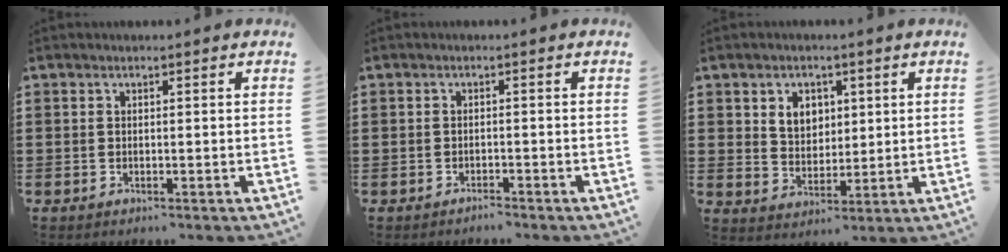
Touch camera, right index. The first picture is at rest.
{"total": 1.1, "force": [-1.1, 0.1, -0.2], "torque": [-0.001, 0.005, -0.026]}
{"total": 4.6, "force": [1.9, 3.8, 1.9], "torque": [-0.045, 0.011, 0.031]}